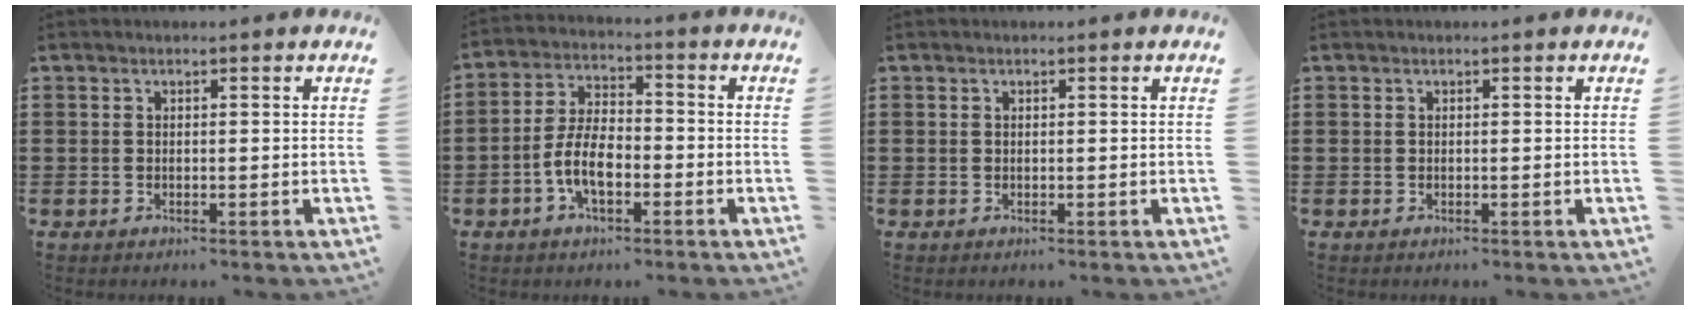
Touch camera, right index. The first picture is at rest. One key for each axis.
{"total": 7.2, "fx": -2.5, "fy": 3.2, "fz": 5.9, "tx": -0.141, "ty": -0.005, "tz": -0.055}
{"total": 0.0}
{"total": 0.0}